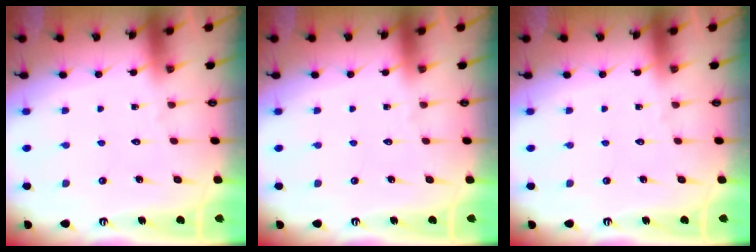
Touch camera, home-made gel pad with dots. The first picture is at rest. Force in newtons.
{"total": 0.0}
{"total": 0.0}